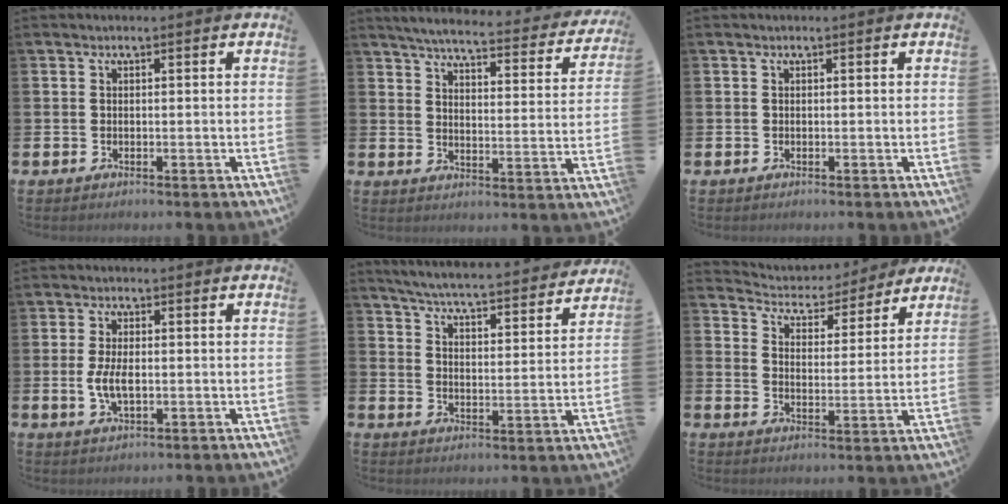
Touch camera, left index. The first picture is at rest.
{"total": 4.8, "force": [4.4, 0.5, 1.8], "torque": [-0.050, -0.040, 0.067]}
{"total": 0.0}
{"total": 4.0, "force": [-0.3, 1.9, 3.5], "torque": [-0.073, 0.002, -0.007]}
{"total": 5.6, "force": [5.4, 0.1, 1.4], "torque": [-0.051, -0.048, 0.090]}
{"total": 4.8, "force": [4.5, 1.4, 0.1], "torque": [-0.024, -0.045, 0.073]}